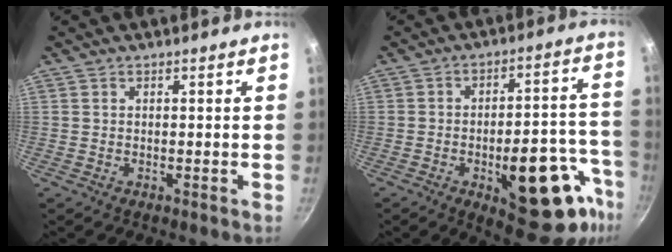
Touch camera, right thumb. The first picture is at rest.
{"total": 21.1, "force": [-8.5, 9.1, 17.1], "torque": [-0.154, 0.037, -0.105]}